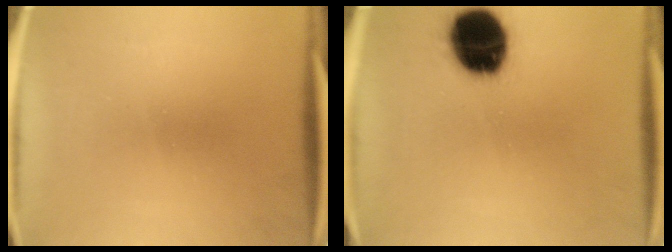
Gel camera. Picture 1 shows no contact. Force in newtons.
{"total": 19.5}